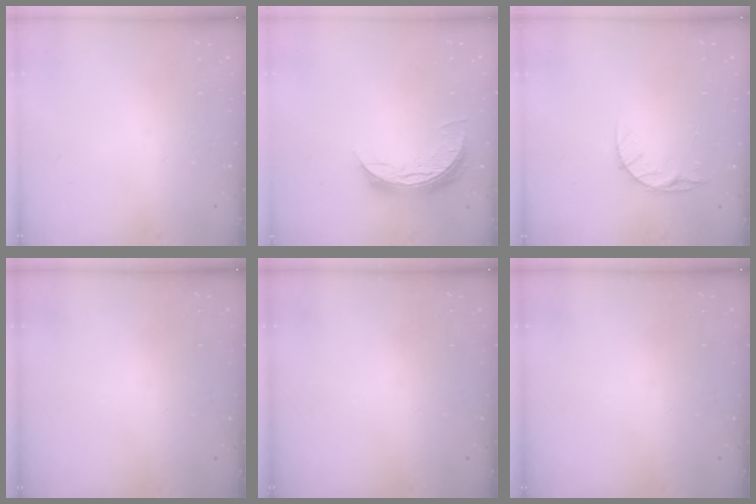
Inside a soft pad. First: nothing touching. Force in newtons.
{"total": 8.3, "press": 8.3, "slide": 0.5}
{"total": 6.1, "press": 6.0, "slide": 0.6}
{"total": 0.0}
{"total": 0.0}
{"total": 0.0}